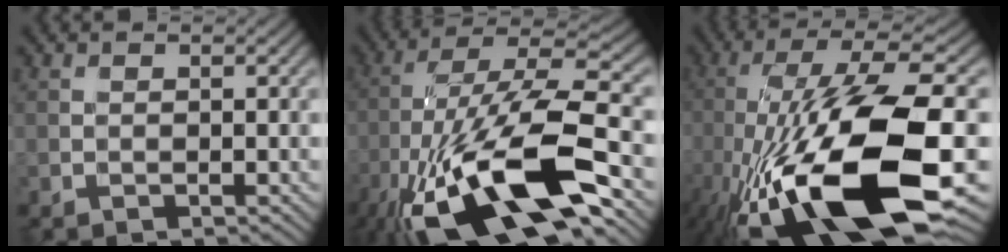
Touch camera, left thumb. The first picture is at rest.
{"total": 18.8, "force": [-8.8, 6.3, 15.3], "torque": [-0.296, 0.002, -0.161]}
{"total": 19.3, "force": [-6.7, 6.4, 16.9], "torque": [-0.323, -0.007, -0.111]}